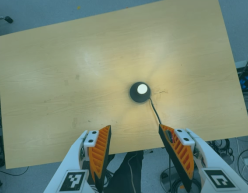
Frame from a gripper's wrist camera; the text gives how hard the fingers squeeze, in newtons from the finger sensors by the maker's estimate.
{"total": 0.0}